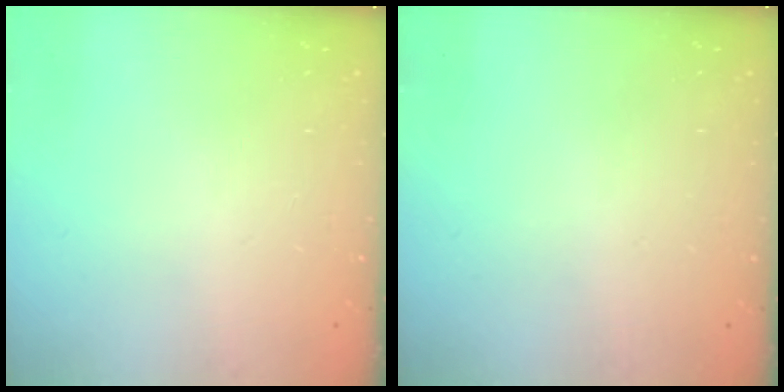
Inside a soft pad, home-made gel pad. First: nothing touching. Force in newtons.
{"total": 0.0}